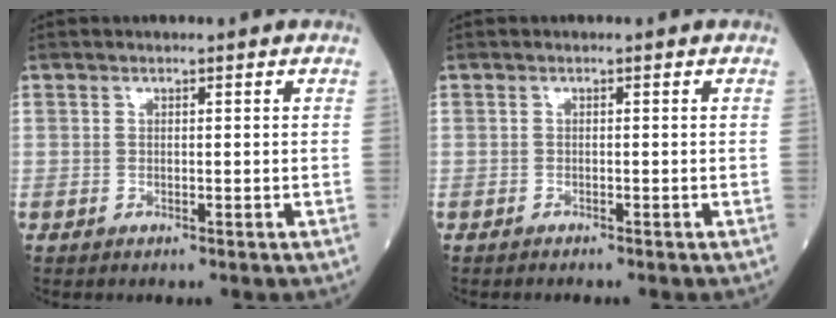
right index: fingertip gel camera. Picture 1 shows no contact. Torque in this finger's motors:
{"motor_torque": [-0.08, -0.23, 0.04, 0.01]}